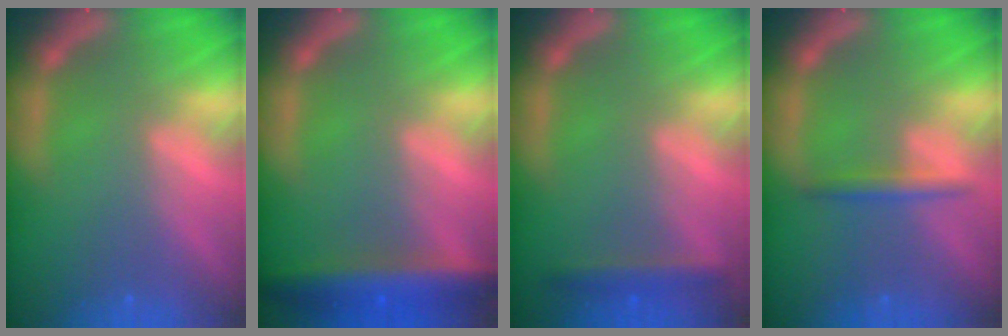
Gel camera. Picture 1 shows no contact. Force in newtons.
{"total": 6.4}
{"total": 2.4}
{"total": 1.9}